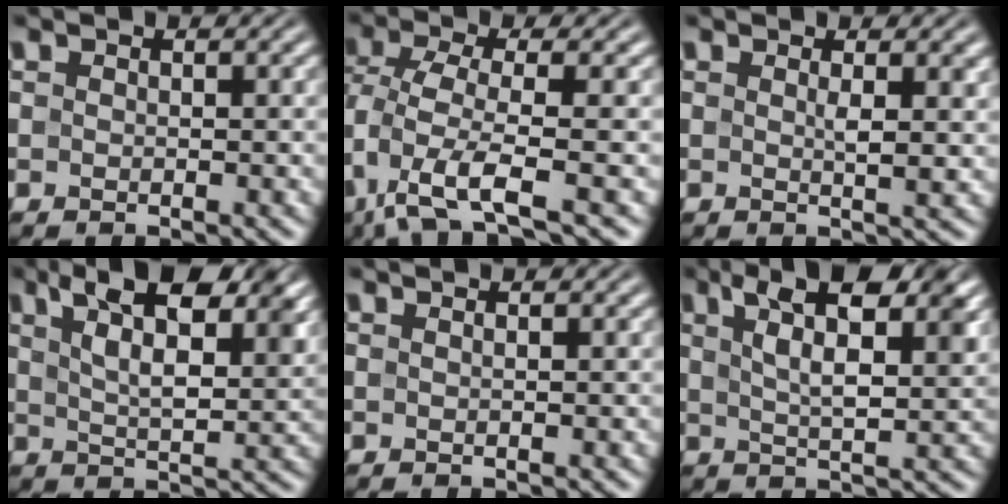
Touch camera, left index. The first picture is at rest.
{"total": 5.8, "force": [-2.6, 1.6, 4.9], "torque": [-0.103, -0.011, -0.057]}
{"total": 2.0, "force": [0.7, 0.4, 1.9], "torque": [-0.024, 0.000, 0.009]}
{"total": 9.5, "force": [5.4, 3.6, 6.9], "torque": [-0.104, 0.015, 0.080]}
{"total": 0.9, "force": [0.5, 0.4, 0.6], "torque": [-0.005, -0.001, -0.002]}
{"total": 8.7, "force": [4.4, 2.9, 6.9], "torque": [-0.108, 0.012, 0.071]}